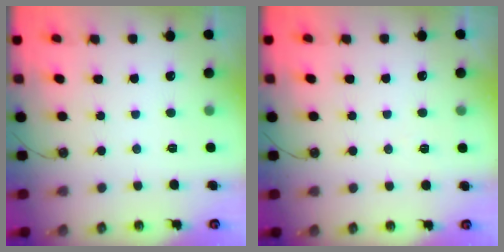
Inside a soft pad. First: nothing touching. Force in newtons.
{"total": 4.9, "press": 2.5, "slide": 4.2}